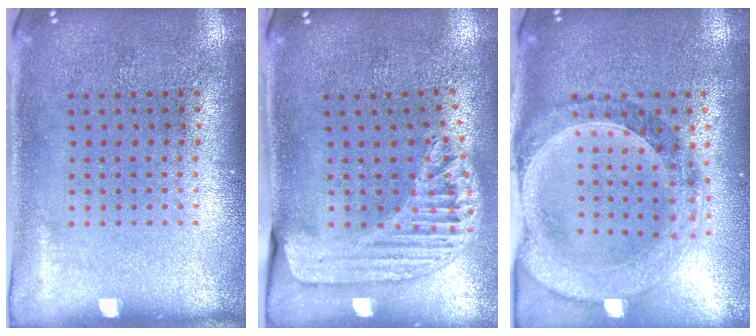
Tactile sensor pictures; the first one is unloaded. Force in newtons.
{"total": 1.6, "press": 1.5, "slide": 0.4}
{"total": 1.4, "press": 1.4, "slide": 0.3}